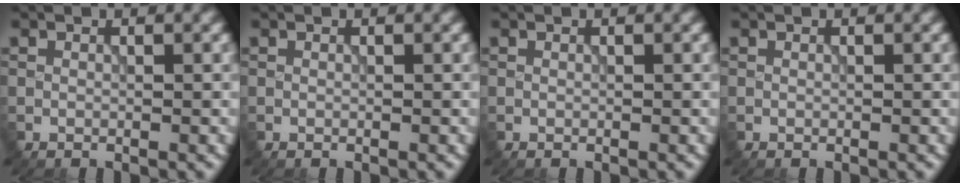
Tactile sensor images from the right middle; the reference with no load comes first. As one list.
[{"total": 0.0}, {"total": 0.0}, {"total": 0.0}]